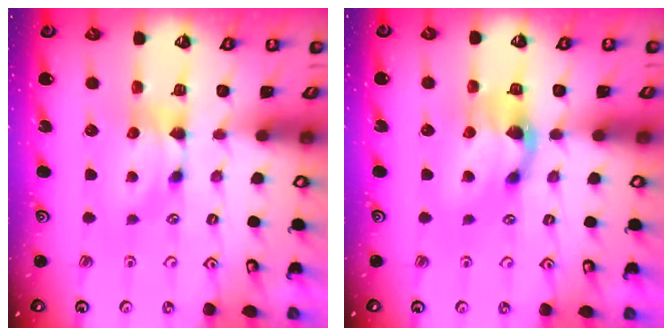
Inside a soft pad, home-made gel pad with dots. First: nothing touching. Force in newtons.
{"total": 2.9, "press": 2.2, "slide": 2.0}